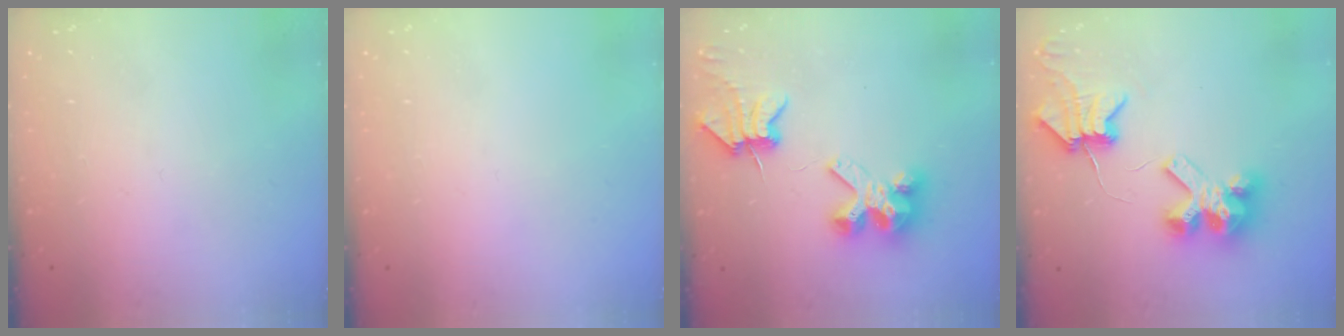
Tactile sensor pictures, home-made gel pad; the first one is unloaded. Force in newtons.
{"total": 0.0}
{"total": 6.7, "press": 6.7, "slide": 0.9}
{"total": 8.8, "press": 8.7, "slide": 1.2}